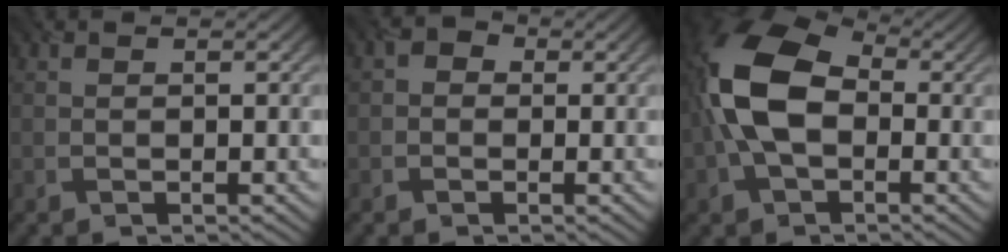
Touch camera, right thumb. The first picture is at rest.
{"total": 1.7, "force": [-0.4, 1.6, 0.5], "torque": [-0.005, 0.005, -0.013]}
{"total": 12.1, "force": [-0.3, 7.8, 9.3], "torque": [-0.214, 0.015, -0.021]}